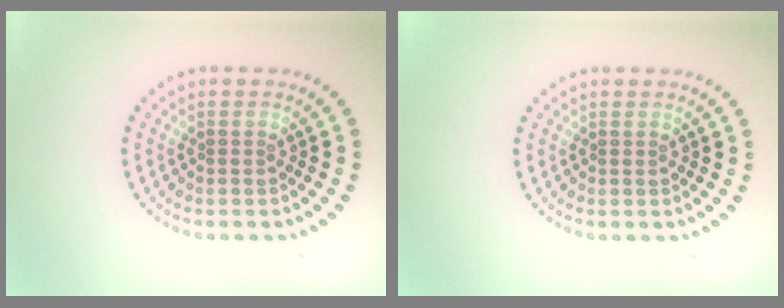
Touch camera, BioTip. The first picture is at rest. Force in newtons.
{"total": 0.0}